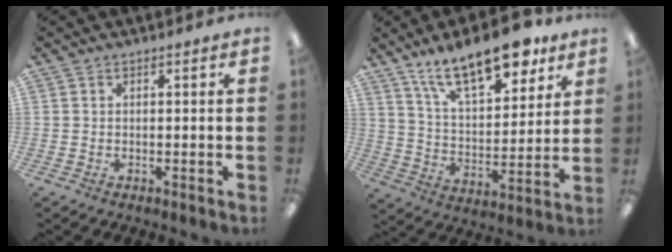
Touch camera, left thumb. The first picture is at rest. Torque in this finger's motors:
{"motor_torque": [0.52, 0.48, 1.61, -1.17, 0.12]}